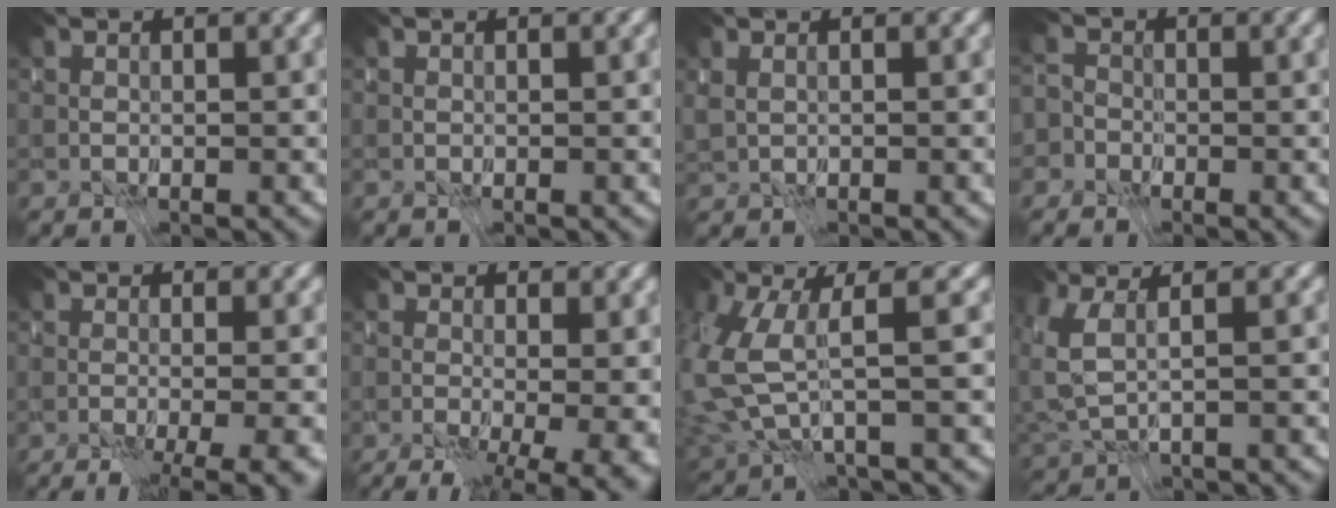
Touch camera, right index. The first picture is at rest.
{"total": 0.0}
{"total": 1.3, "force": [-0.5, -1.0, -0.5], "torque": [0.001, -0.008, 0.002]}
{"total": 3.8, "force": [-0.1, 3.3, 1.7], "torque": [0.005, 0.011, -0.070]}
{"total": 8.3, "force": [-4.7, 2.8, 6.2], "torque": [-0.070, -0.021, -0.046]}
{"total": 8.9, "force": [-3.0, 3.9, 7.4], "torque": [-0.105, -0.030, 0.006]}
{"total": 5.4, "force": [-2.8, 0.1, 4.6], "torque": [-0.140, -0.055, -0.022]}
{"total": 2.2, "force": [-1.2, -1.6, 0.9], "torque": [-0.028, -0.023, -0.011]}